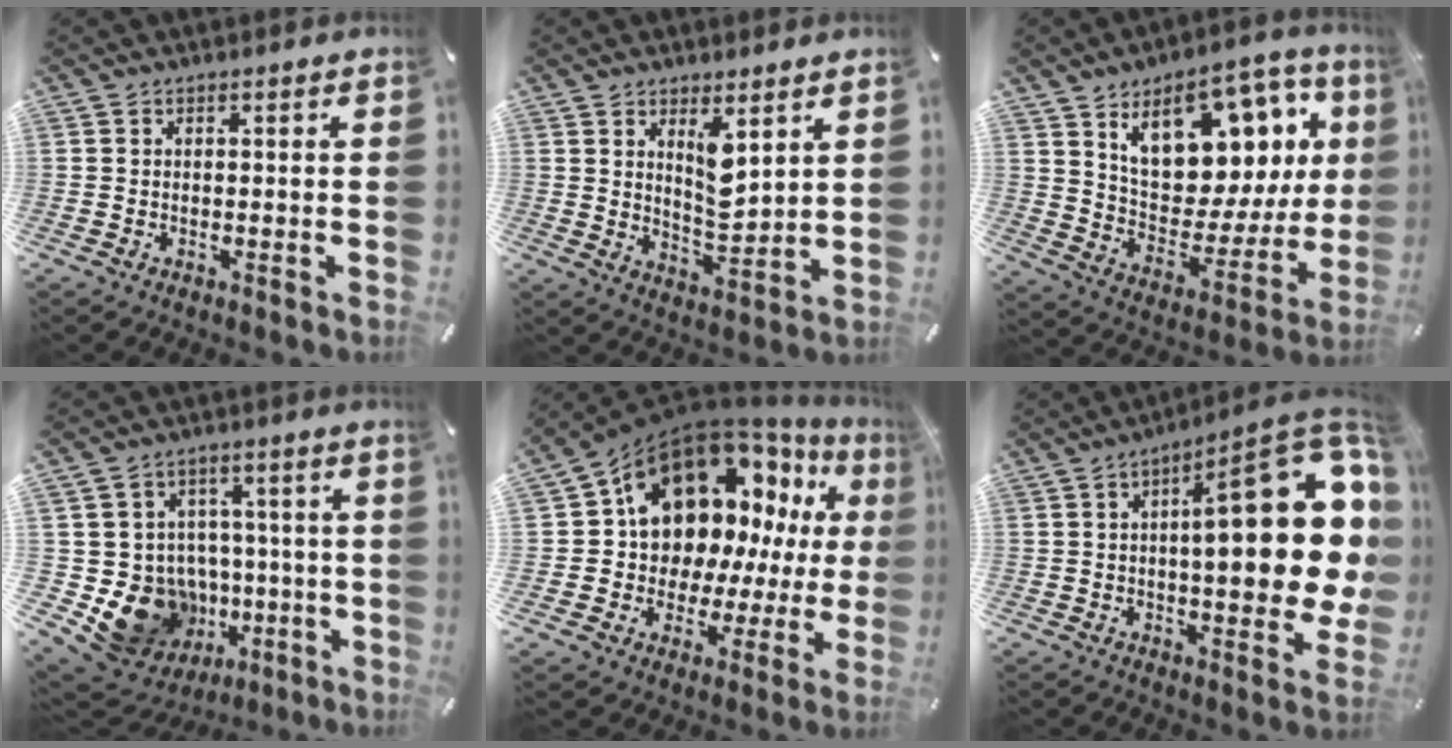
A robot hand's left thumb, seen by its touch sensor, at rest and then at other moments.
{"total": 8.4, "force": [4.6, 3.8, 5.9], "torque": [-0.089, -0.032, 0.079]}
{"total": 17.3, "force": [9.6, 10.3, 10.1], "torque": [-0.139, -0.080, 0.165]}
{"total": 15.0, "force": [-4.4, 13.2, 5.6], "torque": [-0.093, 0.011, -0.052]}
{"total": 16.3, "force": [9.0, 11.0, 7.9], "torque": [-0.122, -0.089, 0.163]}
{"total": 28.2, "force": [5.8, 10.0, 25.7], "torque": [-0.347, -0.044, 0.098]}